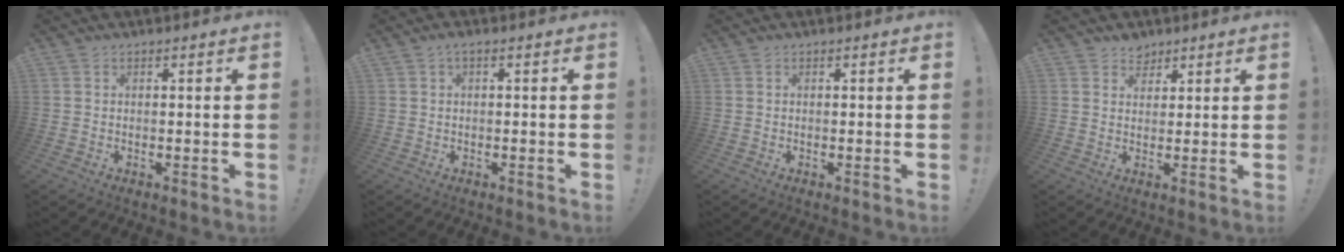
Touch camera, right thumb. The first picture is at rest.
{"total": 1.2, "force": [0.0, 0.2, 1.2], "torque": [-0.026, 0.004, 0.000]}
{"total": 0.0}
{"total": 3.7, "force": [2.8, 2.4, 0.3], "torque": [0.006, -0.020, 0.051]}